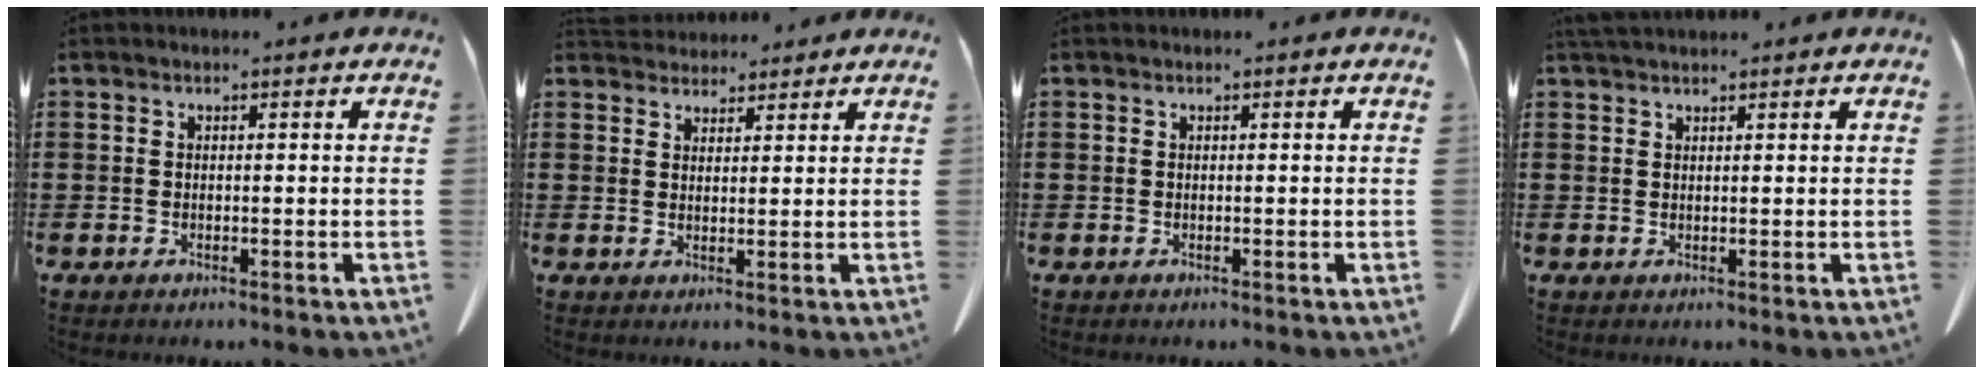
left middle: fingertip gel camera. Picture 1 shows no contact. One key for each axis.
{"total": 3.3, "fx": 3.2, "fy": 0.8, "fz": 0.1, "tx": -0.010, "ty": -0.004, "tz": 0.061}
{"total": 0.0}
{"total": 1.7, "fx": 1.5, "fy": 0.4, "fz": 0.5, "tx": -0.014, "ty": 0.003, "tz": 0.030}